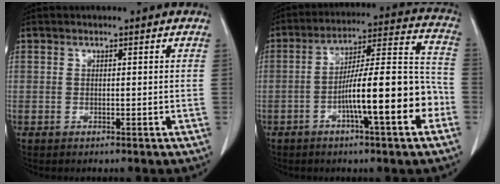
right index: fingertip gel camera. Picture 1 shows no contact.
{"total": 14.9, "force": [-5.0, 1.4, 14.0], "torque": [-0.212, 0.020, -0.076]}